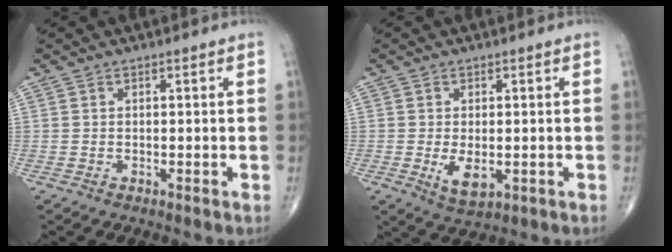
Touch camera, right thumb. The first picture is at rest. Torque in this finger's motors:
{"motor_torque": [-0.16, 0.23, 0.23, 0.03, 0.11]}